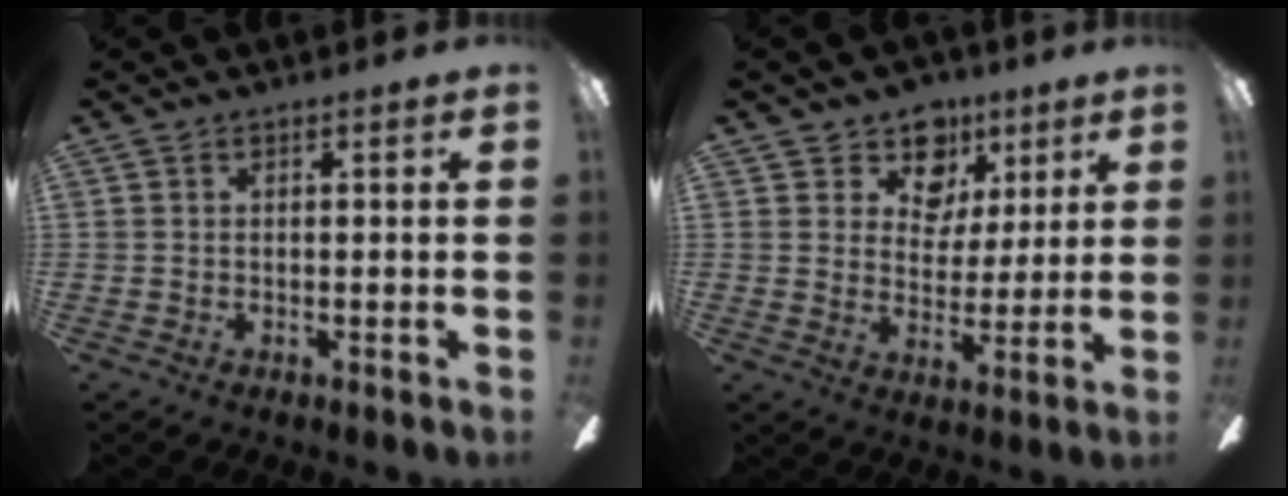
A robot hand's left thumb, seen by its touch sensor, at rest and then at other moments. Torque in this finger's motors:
{"motor_torque": [0.60, 0.09, -0.06, -0.17, -0.08]}